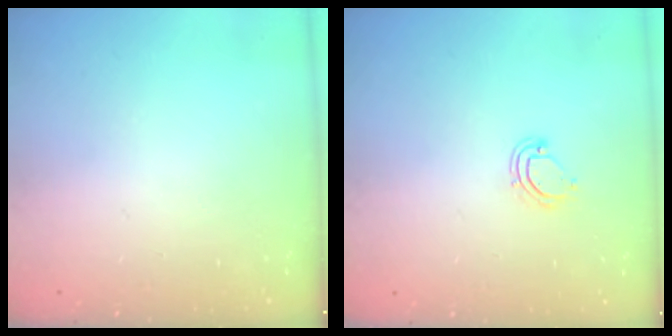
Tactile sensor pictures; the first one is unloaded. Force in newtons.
{"total": 5.2, "press": 5.2, "slide": 0.4}